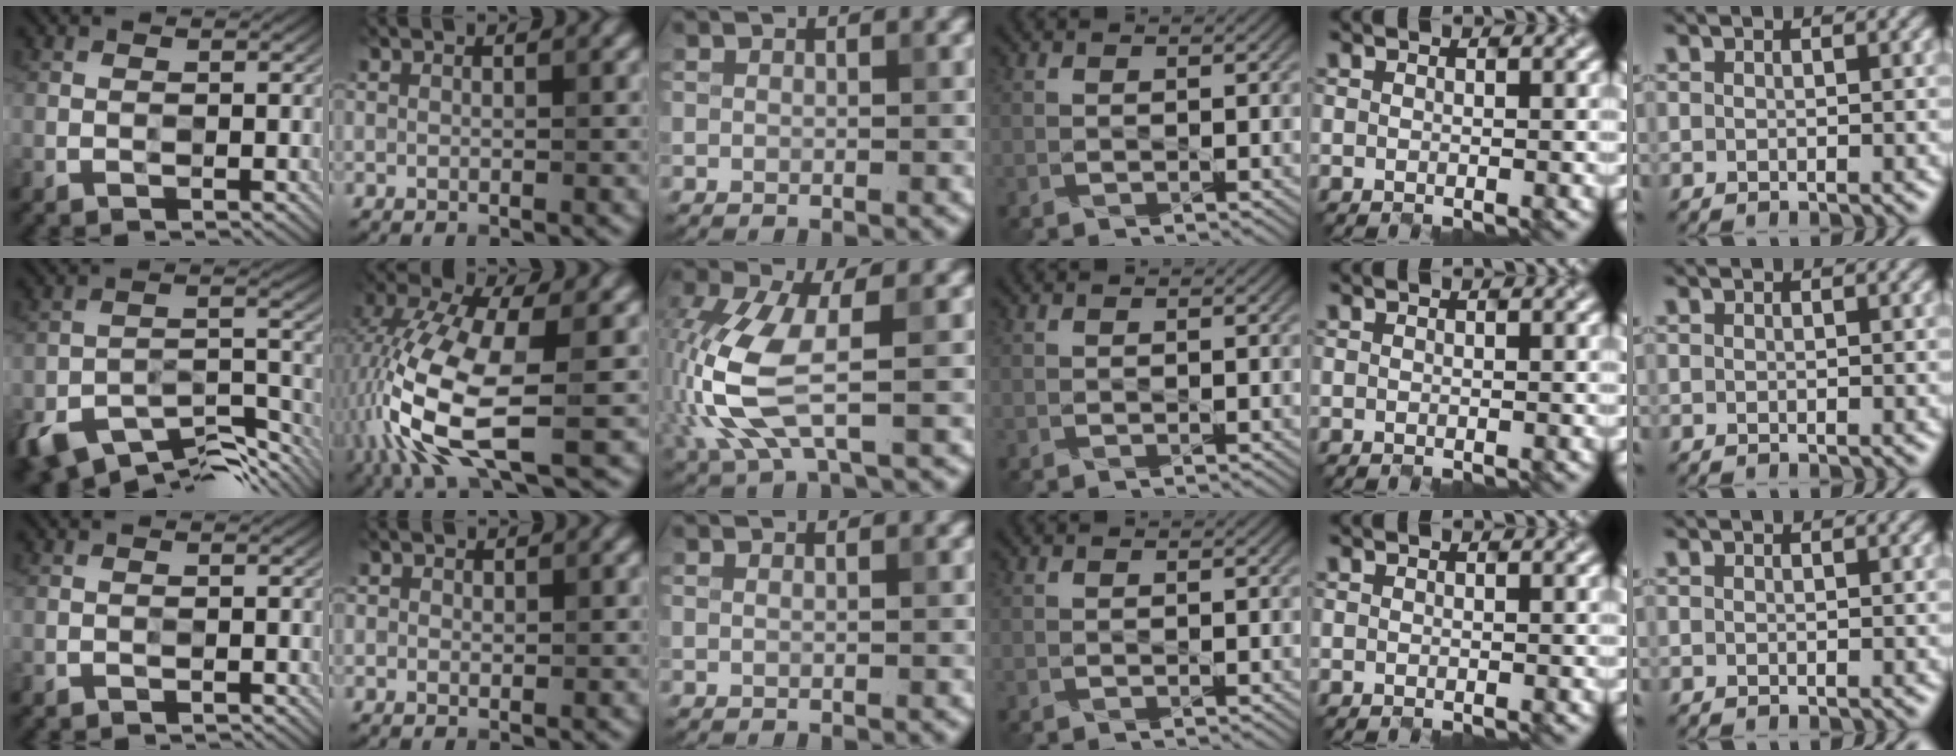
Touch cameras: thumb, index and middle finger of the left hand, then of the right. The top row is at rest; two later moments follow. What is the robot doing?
{"motion": "close", "object": "sandwich press"}